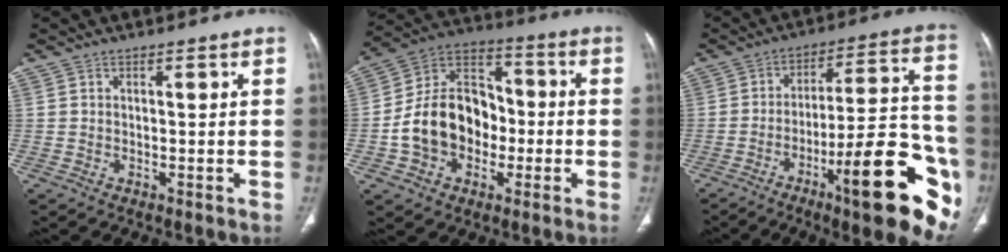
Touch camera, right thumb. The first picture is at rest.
{"total": 16.5, "force": [-3.1, 12.6, 10.1], "torque": [-0.136, 0.044, -0.057]}
{"total": 24.6, "force": [-10.3, 5.7, 21.5], "torque": [-0.238, 0.056, -0.145]}